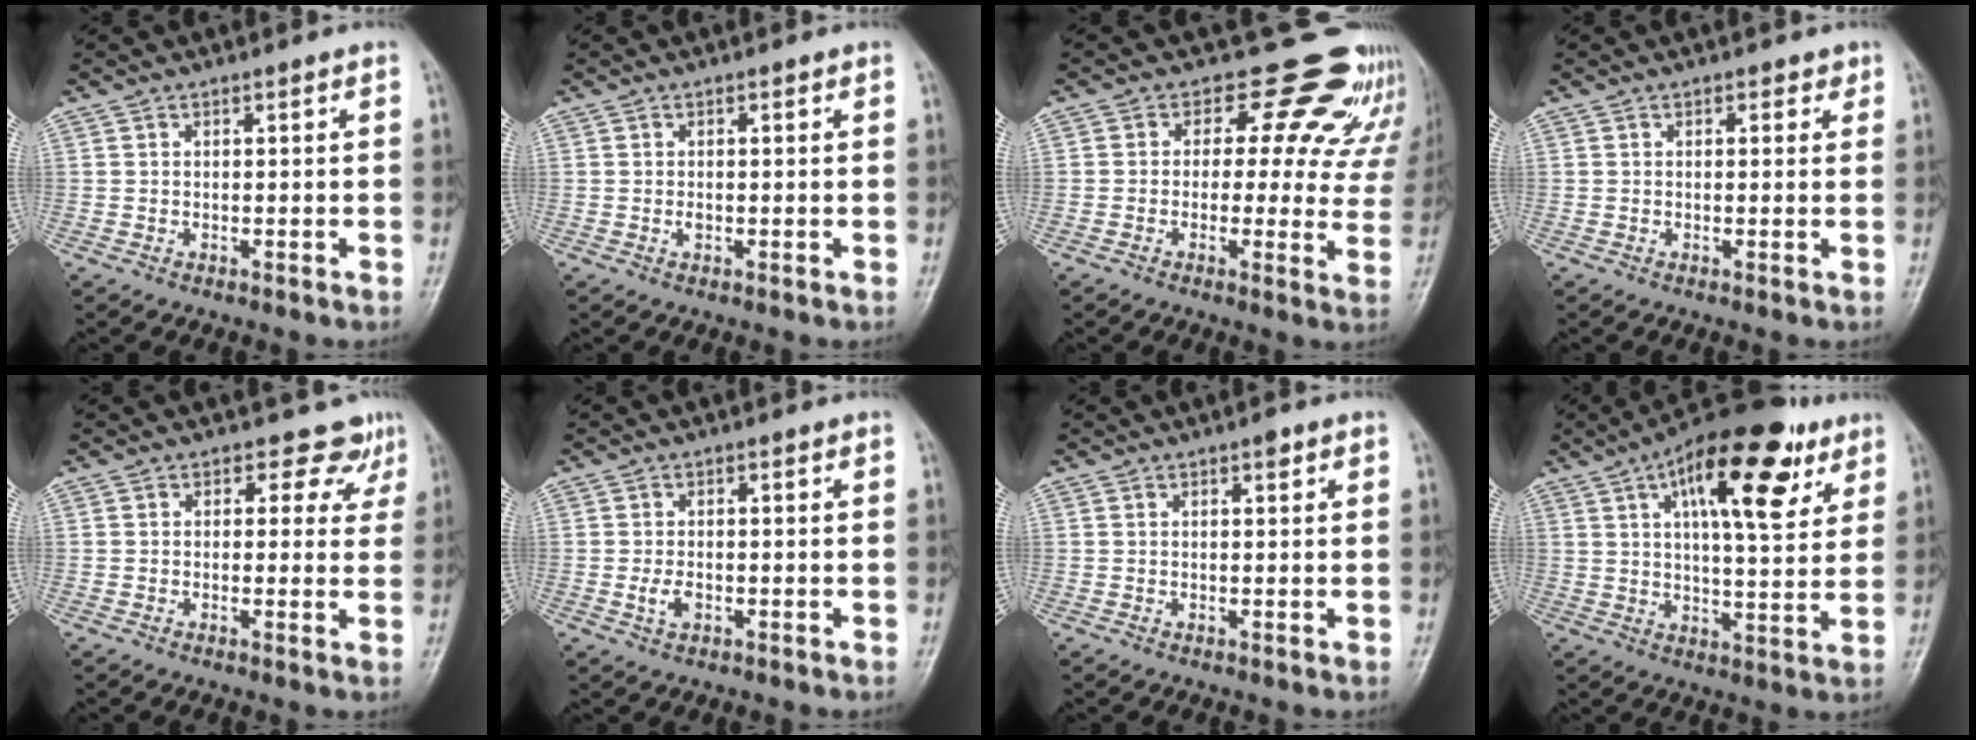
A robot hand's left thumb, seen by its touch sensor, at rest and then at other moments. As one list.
[{"total": 1.1, "force": [0.0, 0.8, 0.8], "torque": [-0.007, 0.001, -0.004]}, {"total": 16.0, "force": [12.2, 7.8, 6.9], "torque": [-0.018, -0.061, 0.121]}, {"total": 1.7, "force": [0.8, 1.2, 0.9], "torque": [0.005, -0.001, 0.005]}, {"total": 5.1, "force": [3.1, 3.6, 1.9], "torque": [0.014, -0.012, 0.022]}, {"total": 2.8, "force": [-0.7, 1.8, 2.1], "torque": [-0.035, 0.001, -0.014]}, {"total": 1.6, "force": [0.9, 0.8, 1.1], "torque": [-0.010, 0.000, 0.008]}, {"total": 20.2, "force": [9.2, 7.9, 16.1], "torque": [-0.215, -0.014, 0.136]}]